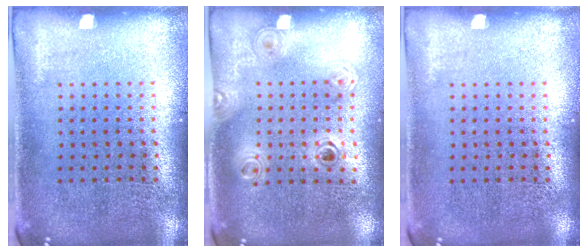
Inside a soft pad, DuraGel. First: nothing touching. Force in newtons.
{"total": 1.2, "press": 1.1, "slide": 0.5}
{"total": 0.0}